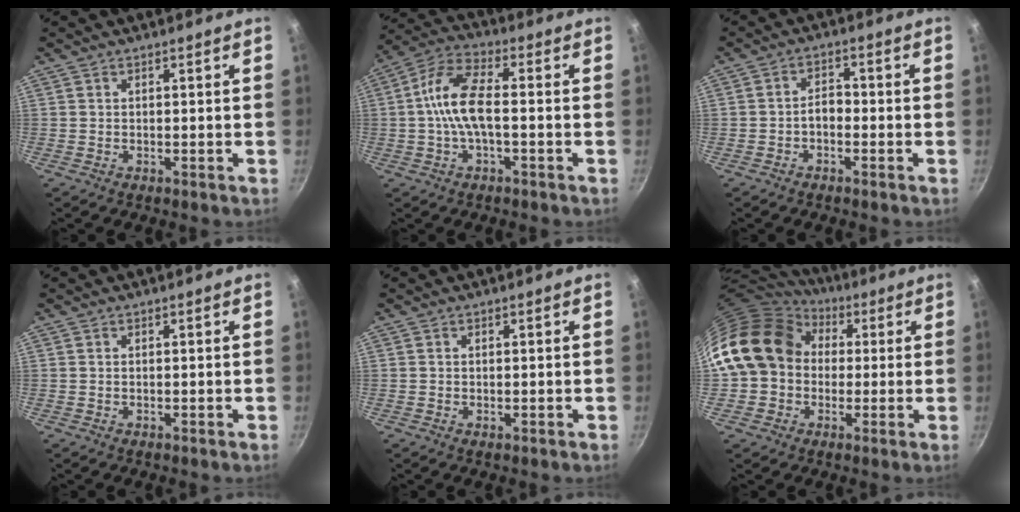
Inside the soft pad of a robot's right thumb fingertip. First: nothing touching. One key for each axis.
{"total": 10.5, "fx": -0.9, "fy": 4.6, "fz": 9.4, "tx": -0.188, "ty": 0.033, "tz": -0.031}
{"total": 3.0, "fx": -1.3, "fy": 1.9, "fz": 2.0, "tx": -0.021, "ty": 0.020, "tz": -0.026}
{"total": 0.0}
{"total": 0.0}
{"total": 17.3, "fx": 2.6, "fy": 14.5, "fz": 9.2, "tx": -0.146, "ty": 0.037, "tz": 0.039}